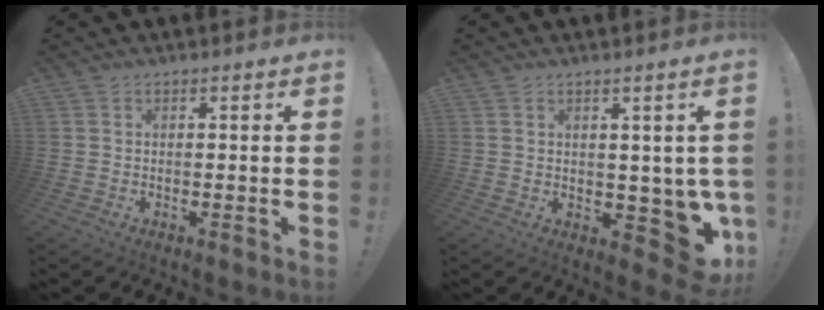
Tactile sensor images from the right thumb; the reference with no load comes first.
{"total": 8.0, "force": [-0.5, 5.5, 5.8], "torque": [-0.045, -0.010, 0.006]}